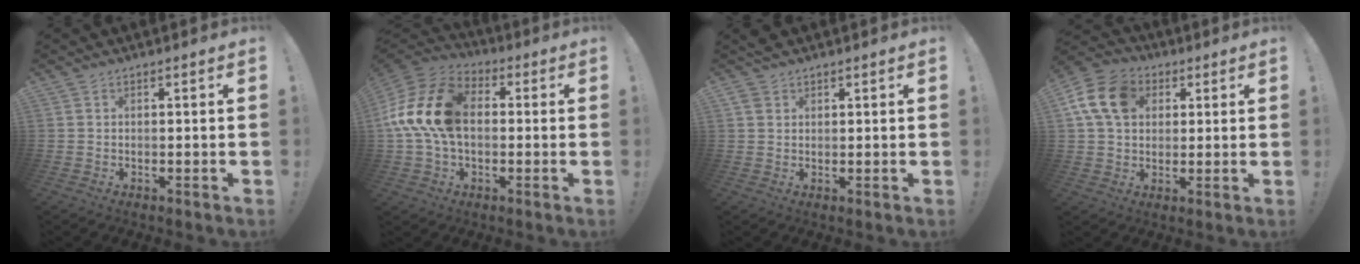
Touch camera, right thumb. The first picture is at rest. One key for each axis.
{"total": 19.7, "fx": 1.3, "fy": 13.1, "fz": 14.6, "tx": -0.267, "ty": 0.027, "tz": 0.033}
{"total": 2.8, "fx": 2.1, "fy": 1.7, "fz": 0.8, "tx": -0.013, "ty": -0.009, "tz": 0.041}
{"total": 14.8, "fx": 4.3, "fy": 11.4, "fz": 8.3, "tx": -0.131, "ty": 0.002, "tz": 0.089}